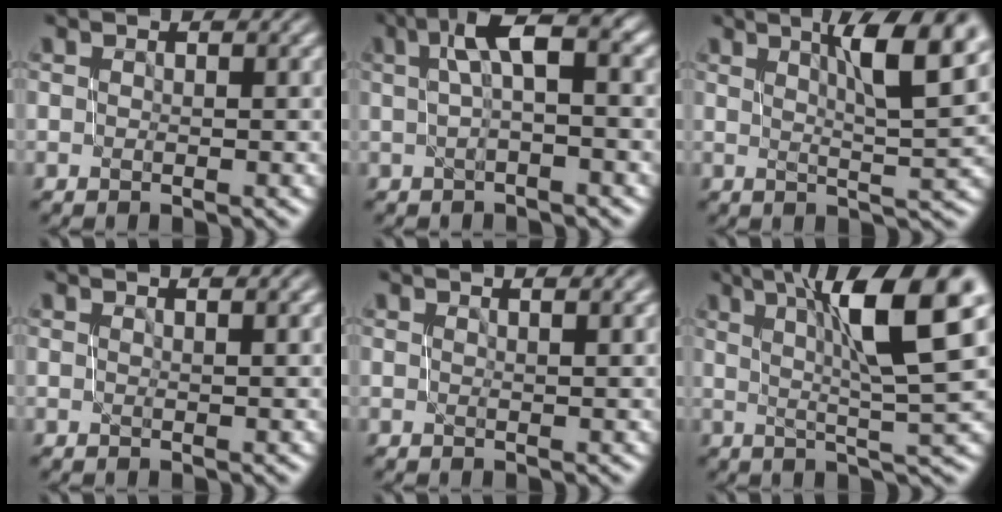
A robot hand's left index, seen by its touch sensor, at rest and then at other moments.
{"total": 4.8, "force": [1.1, 1.2, 4.5], "torque": [-0.073, 0.018, 0.014]}
{"total": 8.1, "force": [3.2, 1.7, 7.3], "torque": [-0.093, 0.010, 0.051]}
{"total": 1.2, "force": [0.6, 0.4, 0.9], "torque": [-0.006, 0.004, 0.008]}
{"total": 1.5, "force": [0.8, 0.5, 1.1], "torque": [-0.006, 0.004, 0.008]}
{"total": 11.1, "force": [4.1, 2.2, 10.0], "torque": [-0.144, 0.015, 0.067]}